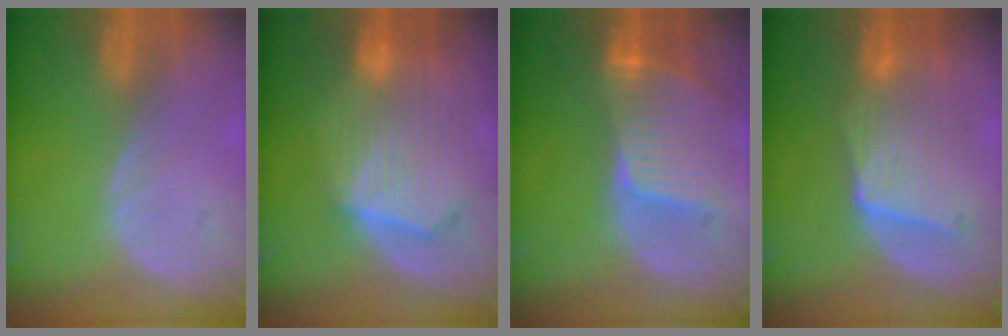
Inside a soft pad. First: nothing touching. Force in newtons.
{"total": 10.4, "press": 9.0, "slide": 5.2}
{"total": 9.3, "press": 8.1, "slide": 4.4}
{"total": 9.2, "press": 8.7, "slide": 3.0}